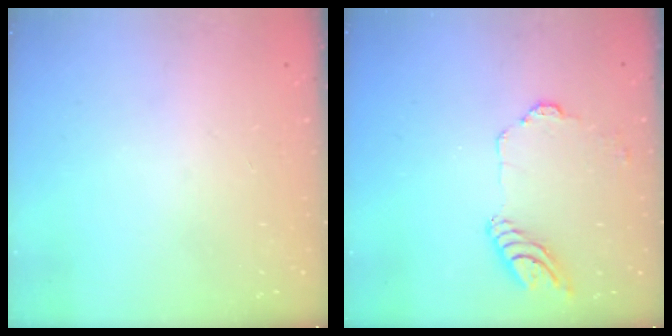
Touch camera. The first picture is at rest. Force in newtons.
{"total": 11.5, "press": 11.5, "slide": 1.1}